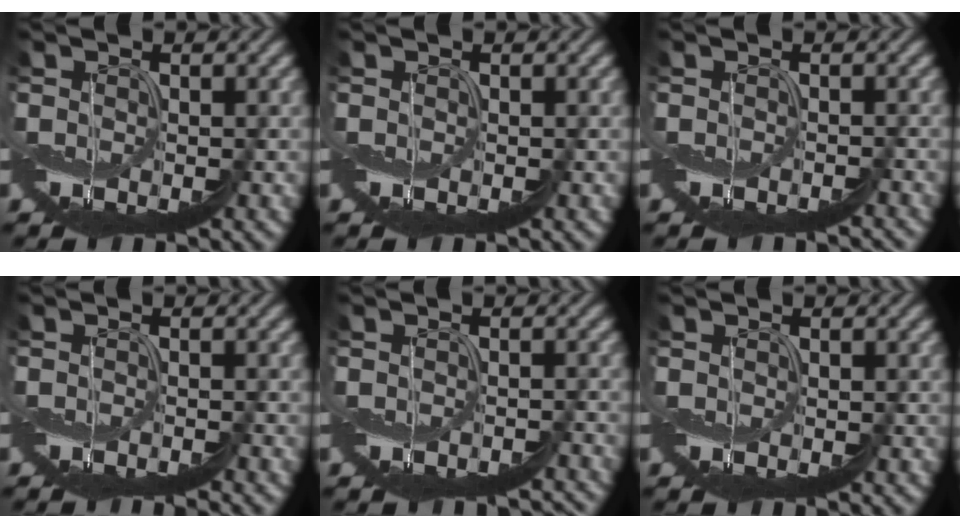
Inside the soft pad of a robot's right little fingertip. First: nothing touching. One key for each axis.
{"total": 0.0}
{"total": 2.3, "fx": -2.1, "fy": 0.9, "fz": 0.5, "tx": 0.002, "ty": 0.015, "tz": -0.024}
{"total": 2.2, "fx": -2.0, "fy": -0.7, "fz": 0.0, "tx": 0.002, "ty": 0.013, "tz": -0.037}
{"total": 4.1, "fx": -3.5, "fy": 1.8, "fz": 1.0, "tx": -0.010, "ty": 0.012, "tz": -0.027}
{"total": 0.0}